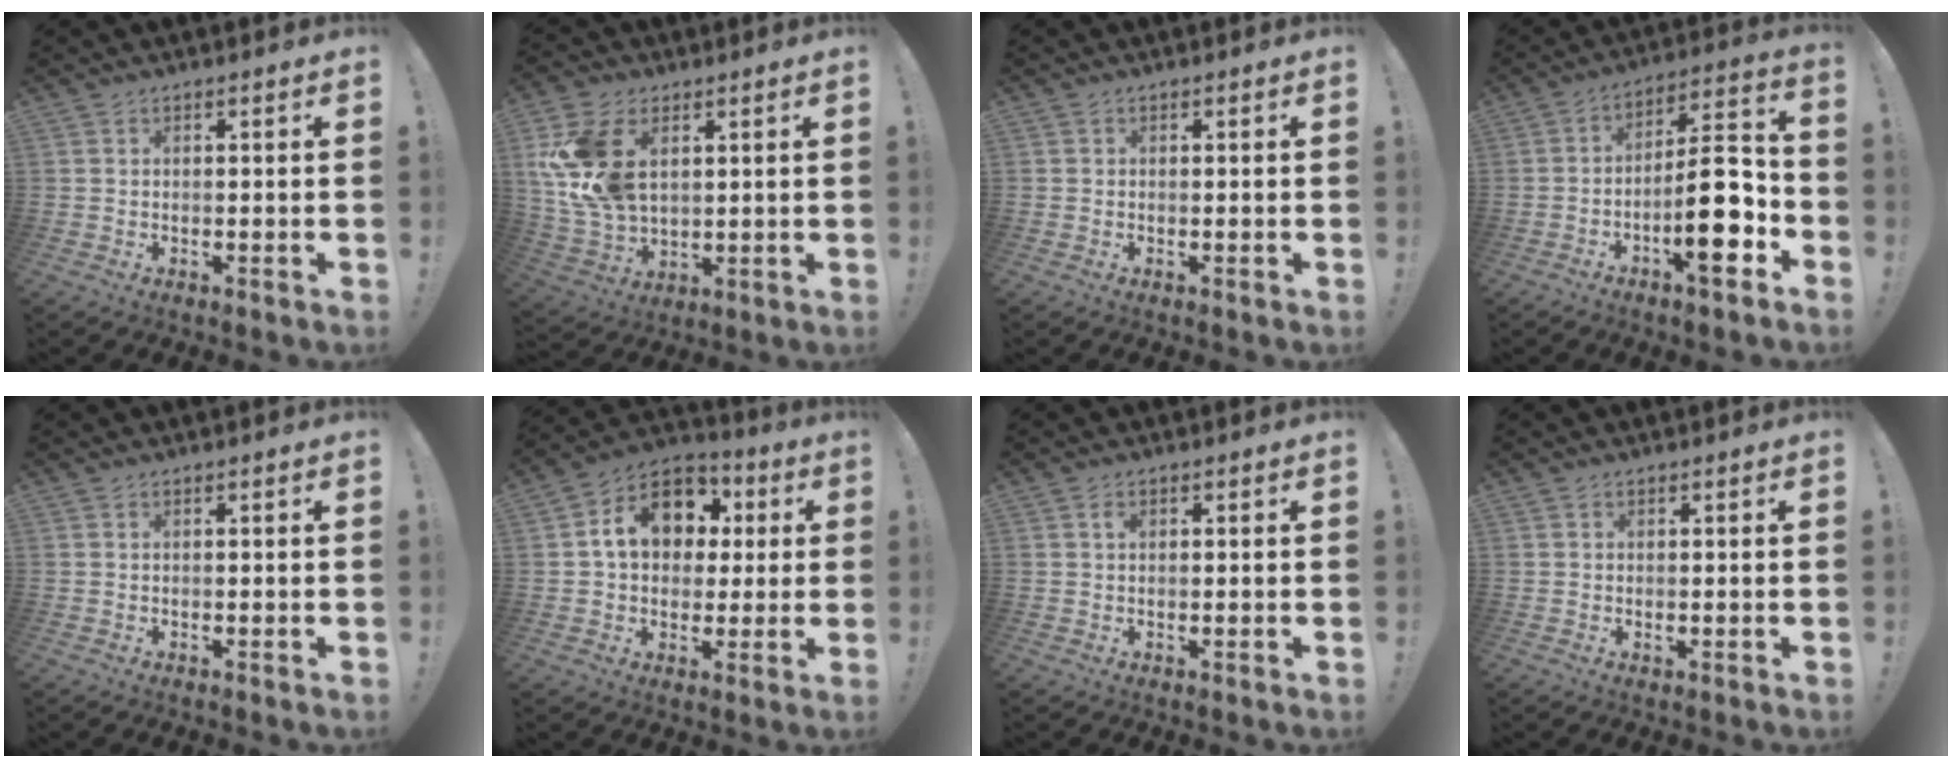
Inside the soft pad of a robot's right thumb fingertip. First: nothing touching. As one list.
[{"total": 17.5, "force": [4.8, 11.9, 11.9], "torque": [-0.230, -0.019, 0.093]}, {"total": 0.0}, {"total": 16.8, "force": [-6.0, 5.4, 14.8], "torque": [-0.220, 0.036, -0.096]}, {"total": 0.0}, {"total": 15.0, "force": [4.1, 11.5, 8.7], "torque": [-0.125, -0.002, 0.079]}, {"total": 1.1, "force": [0.3, 0.6, 0.8], "torque": [-0.009, 0.001, 0.003]}, {"total": 0.0}]